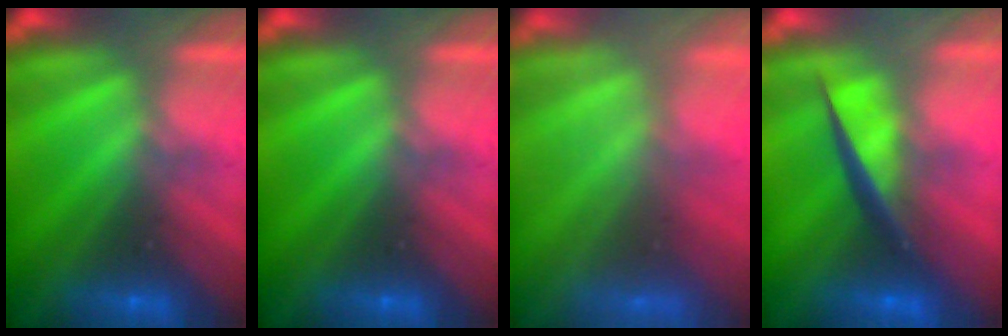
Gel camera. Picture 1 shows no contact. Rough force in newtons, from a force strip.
{"total": 0.0}
{"total": 6.9}
{"total": 4.5}